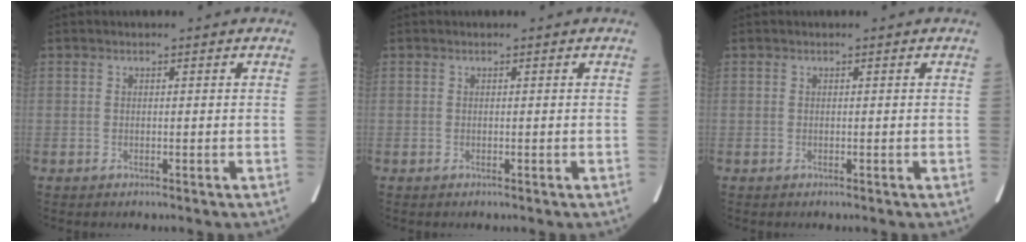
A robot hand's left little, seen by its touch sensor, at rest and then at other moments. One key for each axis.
{"total": 0.0}
{"total": 0.0}